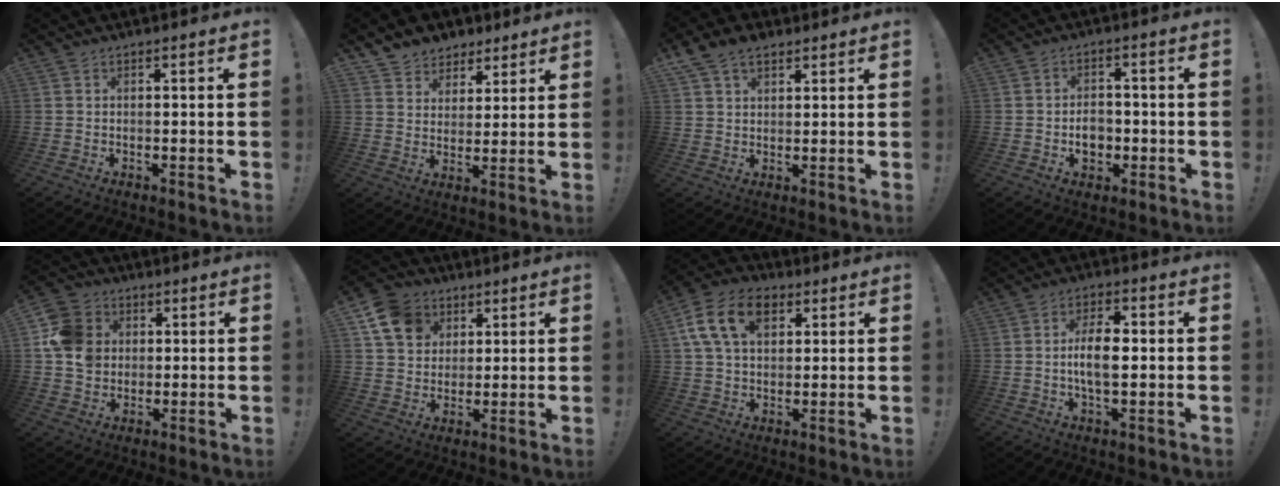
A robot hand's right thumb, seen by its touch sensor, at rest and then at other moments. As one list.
[{"total": 7.1, "force": [4.6, 5.4, 0.6], "torque": [-0.014, -0.035, 0.094]}, {"total": 7.1, "force": [4.6, 4.3, 3.3], "torque": [-0.062, -0.009, 0.090]}, {"total": 0.6, "force": [0.0, 0.6, 0.1], "torque": [-0.010, 0.005, 0.001]}, {"total": 12.2, "force": [1.7, 10.9, 5.3], "torque": [-0.095, 0.005, 0.038]}, {"total": 12.6, "force": [5.7, 10.1, 5.0], "torque": [-0.082, -0.024, 0.116]}, {"total": 15.1, "force": [5.8, 10.1, 9.6], "torque": [-0.161, -0.010, 0.110]}, {"total": 8.9, "force": [-0.5, 4.1, 7.9], "torque": [-0.150, 0.006, -0.013]}]